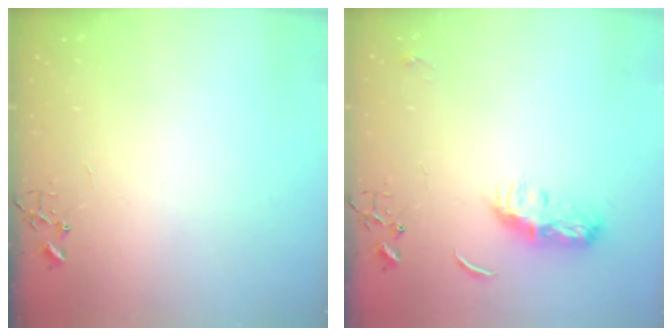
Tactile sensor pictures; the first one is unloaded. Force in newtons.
{"total": 9.4, "press": 9.4, "slide": 0.3}